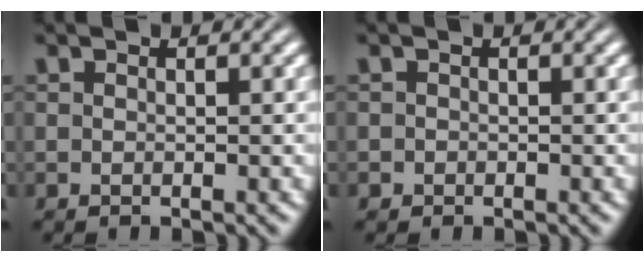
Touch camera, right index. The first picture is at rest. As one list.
[{"total": 0.7, "force": [-0.5, -0.3, -0.4], "torque": [0.015, -0.009, -0.003]}]